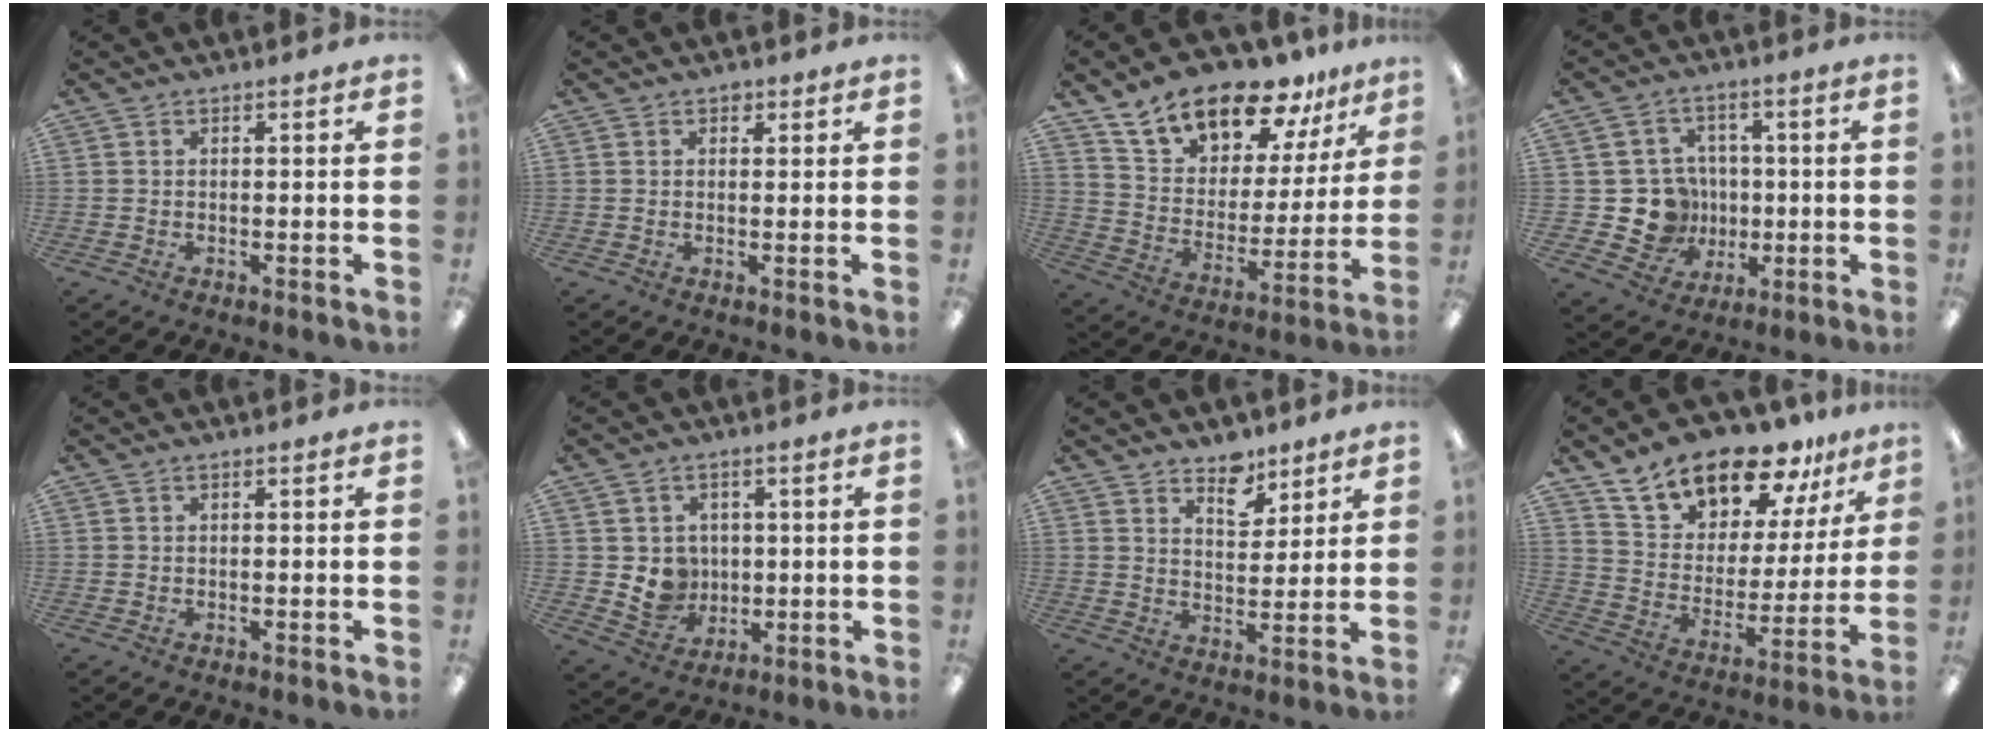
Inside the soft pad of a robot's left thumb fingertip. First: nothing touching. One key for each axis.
{"total": 1.4, "fx": 0.9, "fy": 1.0, "fz": 0.6, "tx": -0.004, "ty": 0.000, "tz": 0.014}
{"total": 17.3, "fx": 14.1, "fy": 7.8, "fz": 6.4, "tx": -0.123, "ty": -0.099, "tz": 0.252}
{"total": 11.2, "fx": -0.5, "fy": 10.6, "fz": 3.5, "tx": -0.075, "ty": 0.006, "tz": 0.004}
{"total": 0.0}
{"total": 6.8, "fx": 0.7, "fy": 6.6, "fz": 1.5, "tx": -0.028, "ty": 0.000, "tz": 0.021}
{"total": 7.3, "fx": 5.8, "fy": 3.8, "fz": 2.3, "tx": -0.010, "ty": -0.039, "tz": 0.099}
{"total": 17.5, "fx": 14.7, "fy": 7.6, "fz": 5.9, "tx": -0.120, "ty": -0.108, "tz": 0.263}